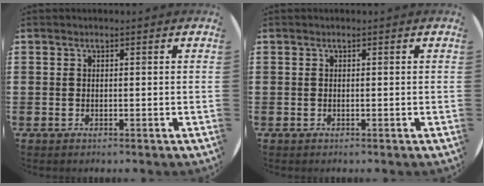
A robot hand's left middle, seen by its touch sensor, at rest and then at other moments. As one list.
[{"total": 0.0}]